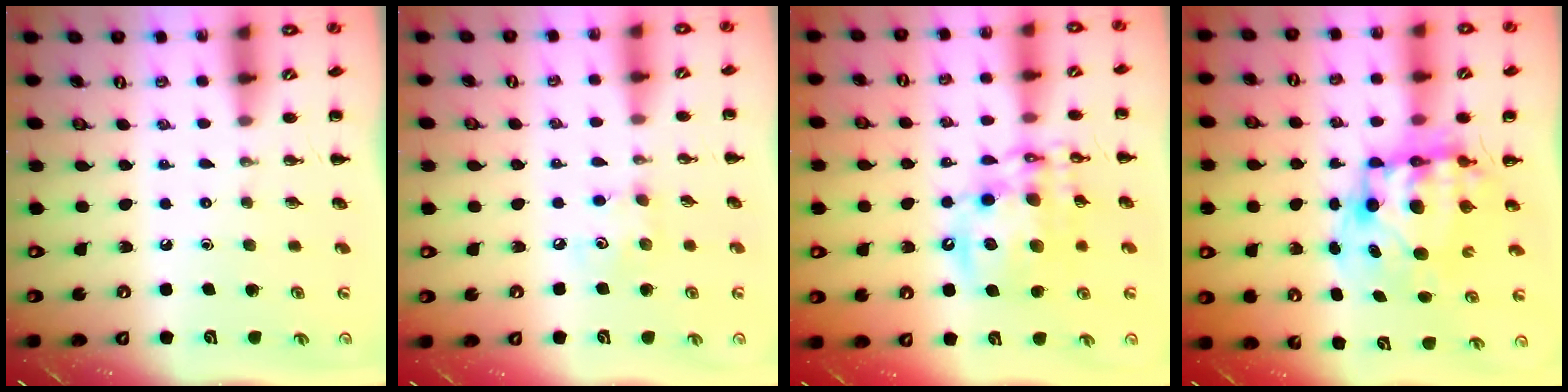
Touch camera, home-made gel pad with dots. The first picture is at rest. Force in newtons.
{"total": 4.3, "press": 4.2, "slide": 0.7}
{"total": 16.2, "press": 15.8, "slide": 3.4}
{"total": 11.4, "press": 11.0, "slide": 2.9}